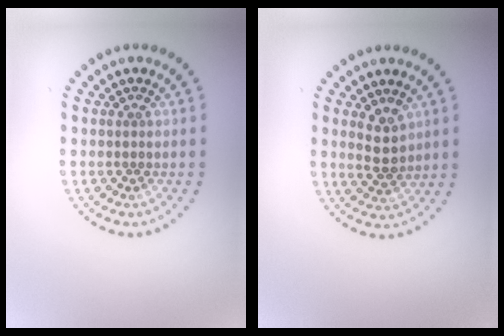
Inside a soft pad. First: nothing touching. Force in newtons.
{"total": 2.7, "press": 2.6, "slide": 0.8}